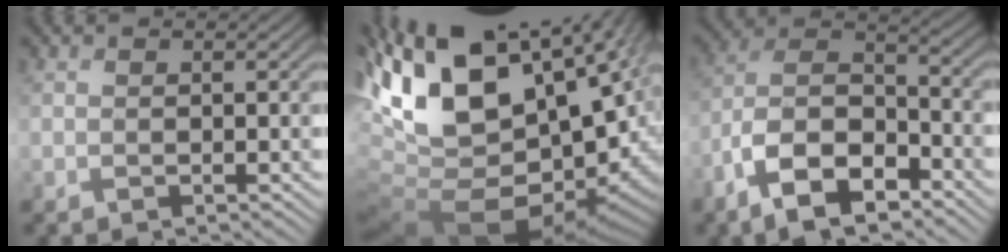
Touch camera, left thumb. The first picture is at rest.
{"total": 18.9, "force": [1.8, 10.9, 15.3], "torque": [-0.285, -0.029, 0.071]}
{"total": 12.2, "force": [-7.8, 5.5, 7.5], "torque": [-0.137, -0.004, -0.164]}